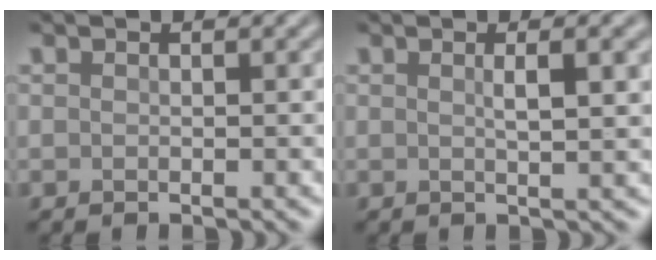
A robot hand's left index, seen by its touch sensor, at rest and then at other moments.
{"total": 3.3, "force": [0.8, 0.9, 3.1], "torque": [-0.037, 0.005, 0.010]}